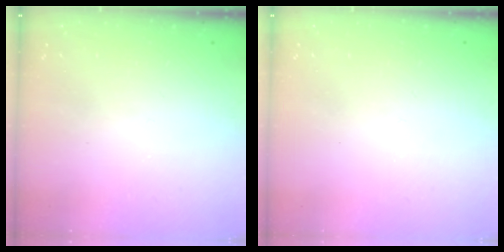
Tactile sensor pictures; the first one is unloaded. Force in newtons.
{"total": 0.0}